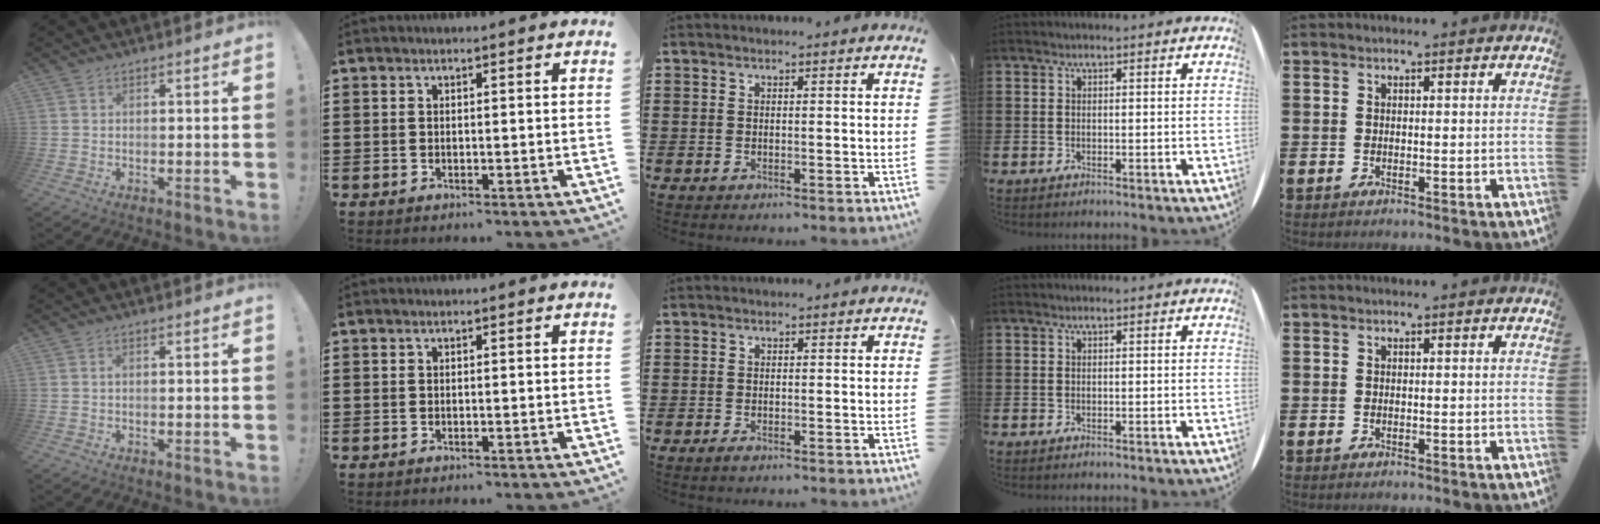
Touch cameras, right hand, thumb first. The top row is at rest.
{"middle": {"total": 0.7, "force": [-0.5, 0.2, 0.4], "torque": [-0.008, -0.005, -0.008]}}